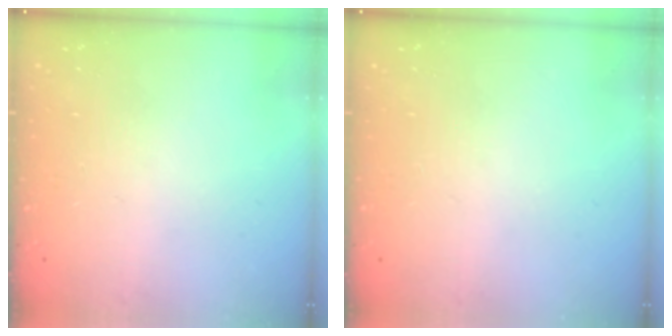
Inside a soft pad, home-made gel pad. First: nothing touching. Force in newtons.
{"total": 0.0}